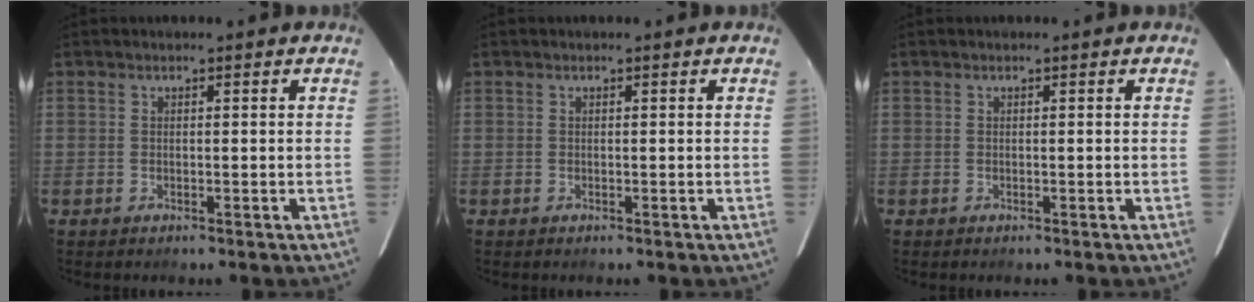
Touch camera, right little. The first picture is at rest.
{"total": 0.0}
{"total": 0.0}